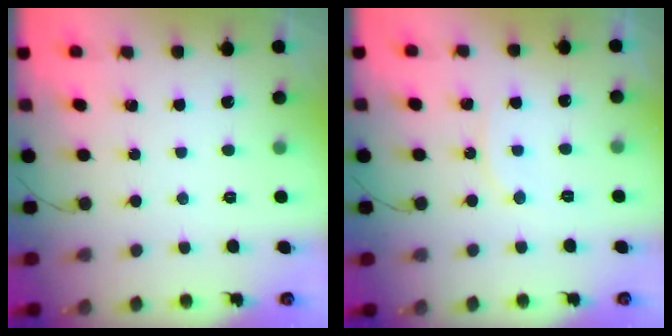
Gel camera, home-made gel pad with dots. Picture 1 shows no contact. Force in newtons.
{"total": 6.5, "press": 6.5, "slide": 0.7}